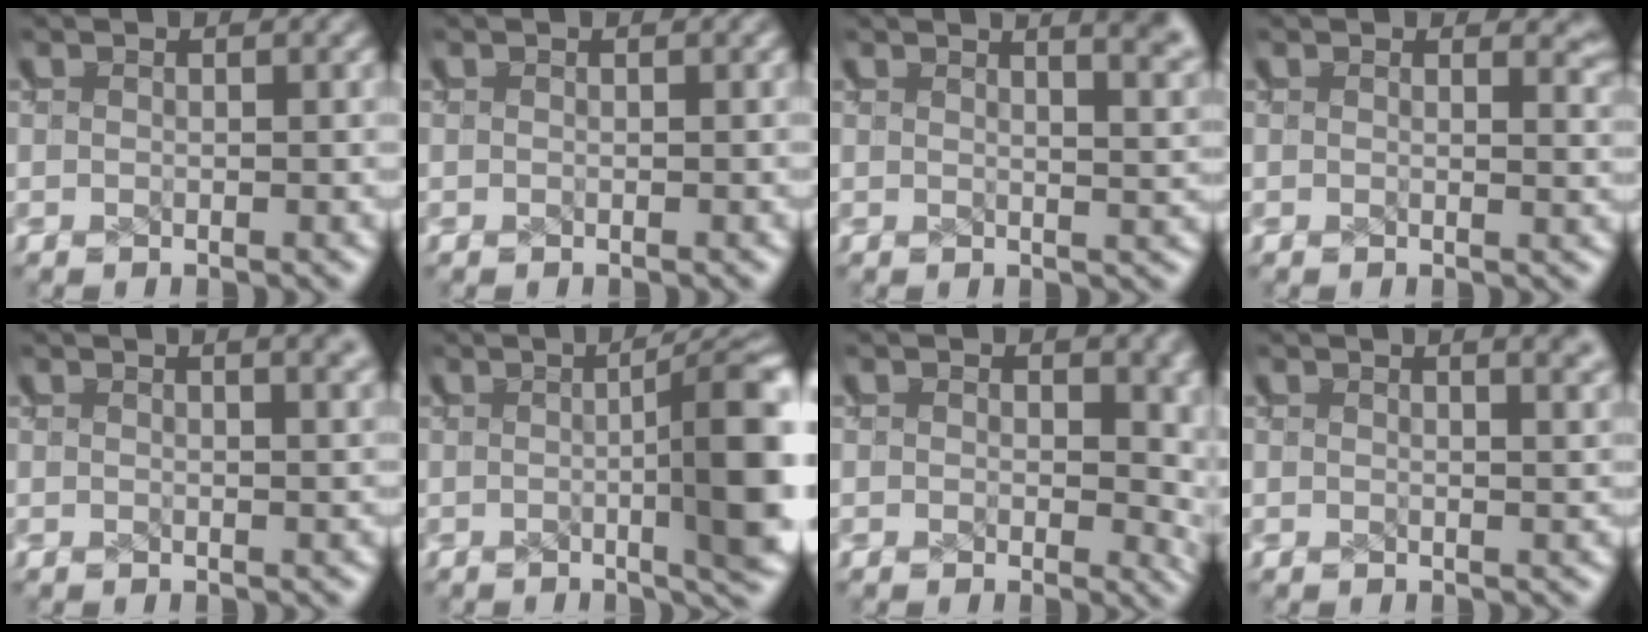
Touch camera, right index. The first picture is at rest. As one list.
[{"total": 0.0}, {"total": 5.9, "force": [3.9, 2.0, 4.0], "torque": [-0.036, 0.019, 0.048]}, {"total": 1.9, "force": [1.5, 0.3, 1.1], "torque": [-0.013, -0.006, 0.024]}, {"total": 2.0, "force": [1.5, 0.0, 1.2], "torque": [-0.015, 0.001, 0.024]}, {"total": 8.4, "force": [-2.2, 2.6, 7.6], "torque": [-0.056, 0.017, -0.045]}, {"total": 3.5, "force": [0.9, 2.1, 2.7], "torque": [-0.023, -0.002, 0.008]}, {"total": 2.6, "force": [2.0, 0.3, 1.6], "torque": [-0.018, 0.002, 0.030]}]